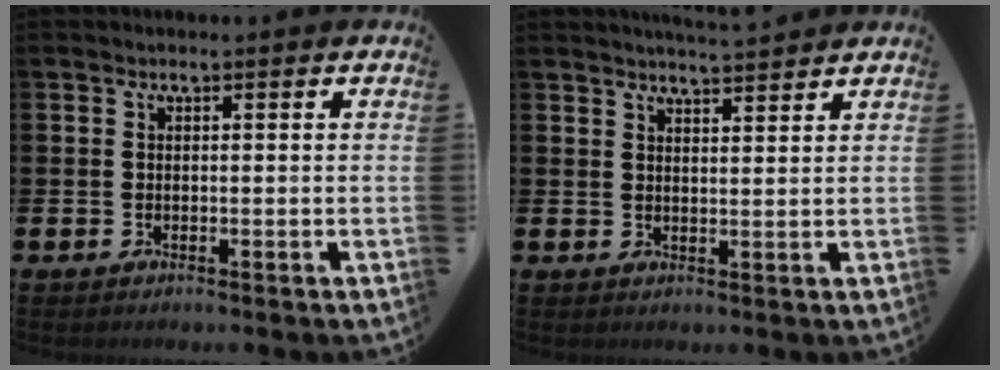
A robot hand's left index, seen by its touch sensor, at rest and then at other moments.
{"total": 3.5, "force": [3.5, -0.3, 0.1], "torque": [-0.012, -0.018, 0.065]}